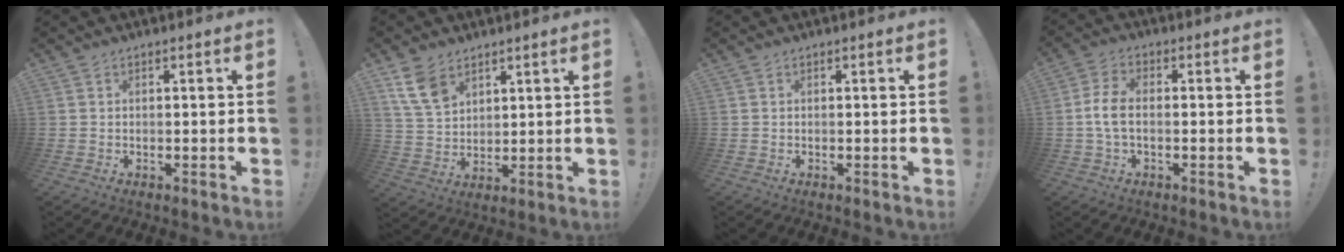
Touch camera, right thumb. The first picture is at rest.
{"total": 10.2, "force": [6.4, 6.2, 4.9], "torque": [-0.096, -0.024, 0.129]}
{"total": 0.0}
{"total": 6.6, "force": [-0.8, 3.4, 5.6], "torque": [-0.121, 0.001, -0.015]}